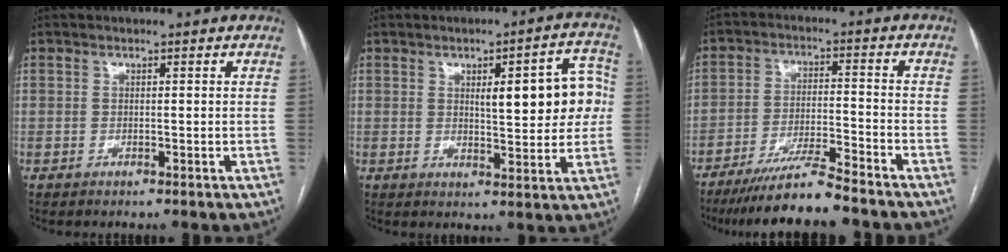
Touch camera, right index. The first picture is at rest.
{"total": 11.0, "force": [1.8, 3.1, 10.4], "torque": [-0.126, 0.023, 0.024]}
{"total": 9.8, "force": [-8.5, 0.0, 4.7], "torque": [-0.074, -0.020, -0.147]}